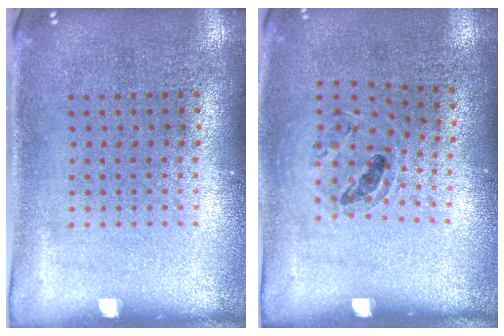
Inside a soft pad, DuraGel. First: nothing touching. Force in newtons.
{"total": 0.9, "press": 0.8, "slide": 0.3}